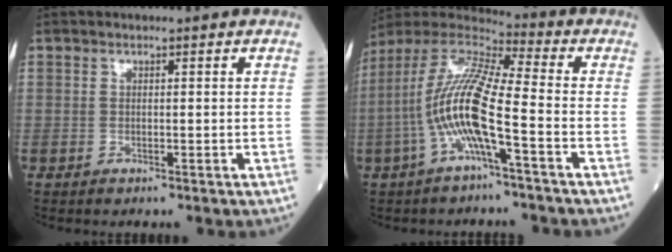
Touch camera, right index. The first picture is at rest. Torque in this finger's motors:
{"motor_torque": [0.62, -0.14, 1.05, 0.21]}